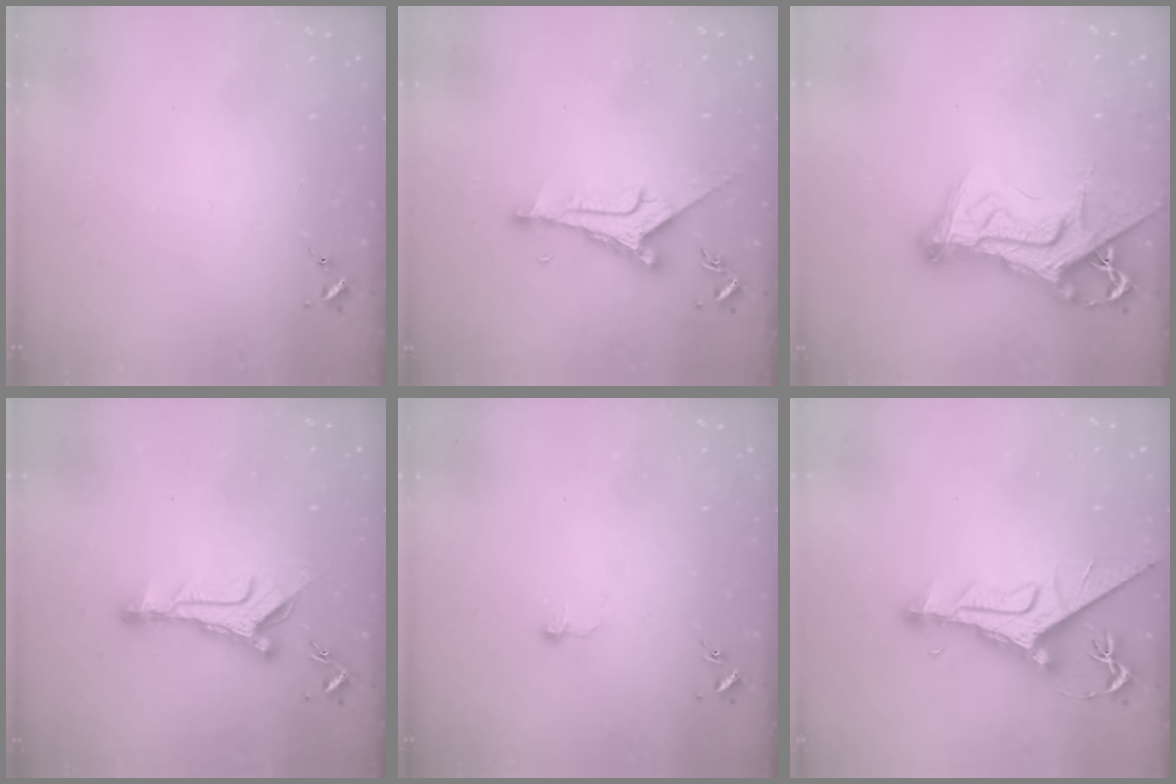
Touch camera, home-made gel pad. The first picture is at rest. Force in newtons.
{"total": 8.8, "press": 8.7, "slide": 0.5}
{"total": 15.8, "press": 15.7, "slide": 1.5}
{"total": 10.9, "press": 10.9, "slide": 0.5}
{"total": 3.8, "press": 3.8, "slide": 0.3}
{"total": 11.6, "press": 11.5, "slide": 0.8}